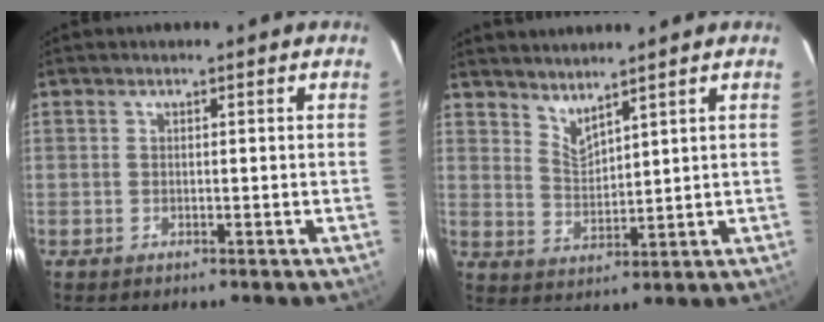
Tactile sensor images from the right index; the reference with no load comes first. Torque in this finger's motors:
{"motor_torque": [-0.21, 0.09, -0.01, 0.00]}